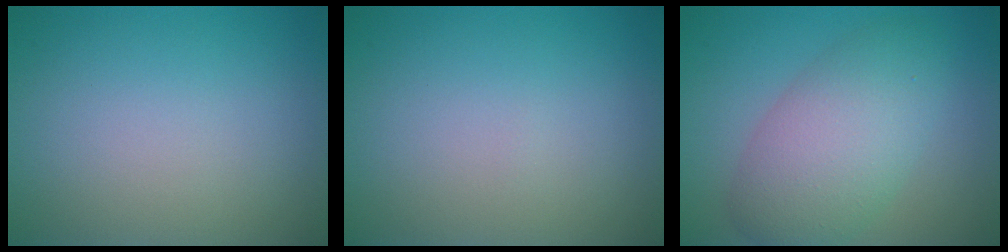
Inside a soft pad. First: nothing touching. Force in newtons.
{"total": 0.0}
{"total": 6.6, "press": 6.6, "slide": 0.3}